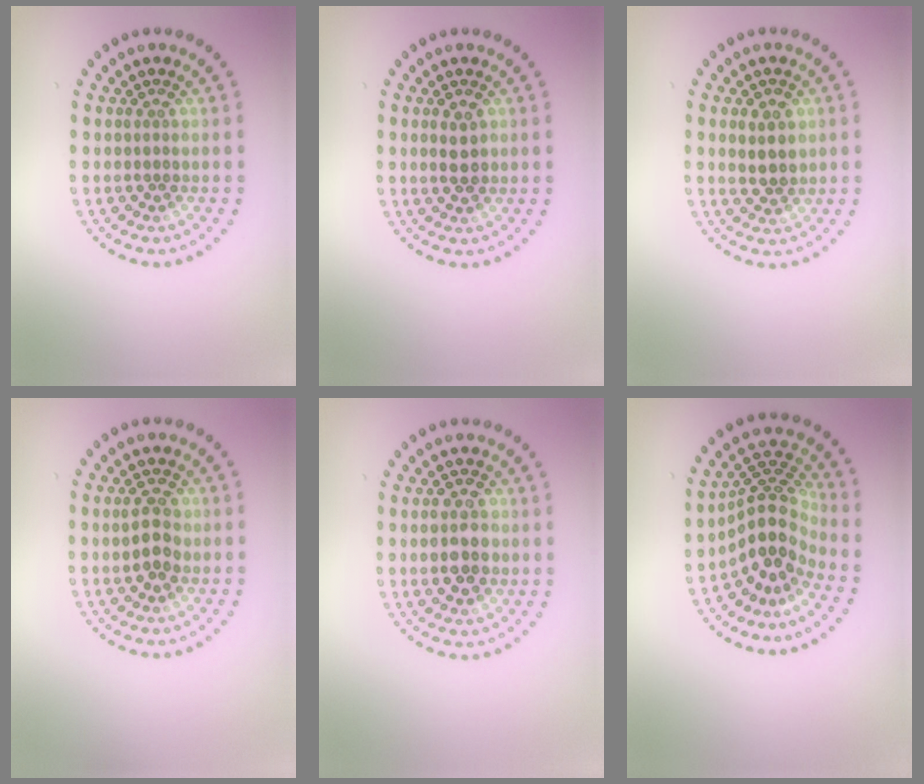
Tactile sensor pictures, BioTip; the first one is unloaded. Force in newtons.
{"total": 1.9, "press": 1.9, "slide": 0.2}
{"total": 2.5, "press": 2.4, "slide": 0.3}
{"total": 2.5, "press": 2.5, "slide": 0.1}
{"total": 4.3, "press": 4.2, "slide": 0.3}
{"total": 4.6, "press": 3.5, "slide": 3.1}